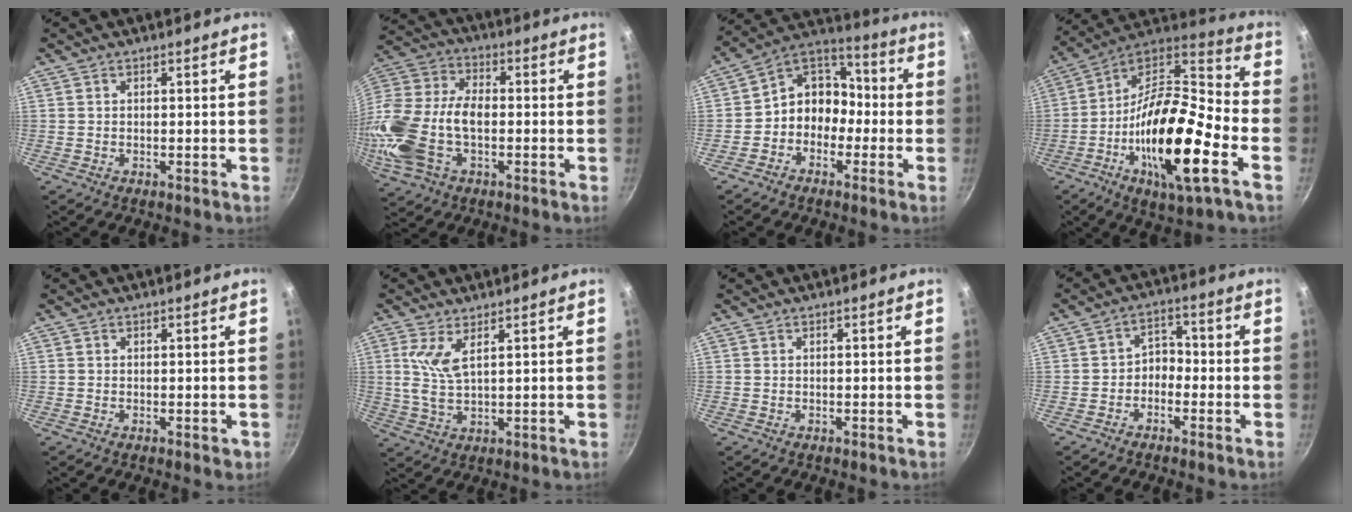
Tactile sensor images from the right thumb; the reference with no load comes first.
{"total": 20.0, "force": [-3.5, 12.2, 15.4], "torque": [-0.326, 0.027, -0.073]}
{"total": 10.3, "force": [-2.7, 8.6, 5.0], "torque": [-0.029, 0.057, -0.070]}
{"total": 24.8, "force": [-8.0, 7.9, 22.1], "torque": [-0.378, 0.031, -0.157]}
{"total": 1.3, "force": [-0.3, 0.8, 1.0], "torque": [-0.008, 0.000, -0.005]}
{"total": 5.9, "force": [2.3, 2.1, 4.9], "torque": [-0.104, -0.018, 0.051]}
{"total": 0.0}
{"total": 5.1, "force": [-2.3, 3.8, 2.6], "torque": [-0.013, 0.041, -0.050]}